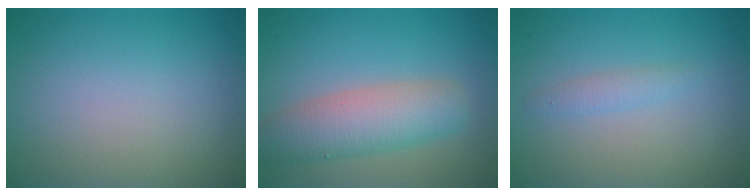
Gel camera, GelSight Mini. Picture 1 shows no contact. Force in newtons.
{"total": 5.5, "press": 5.5, "slide": 0.3}
{"total": 1.1, "press": 1.1, "slide": 0.1}